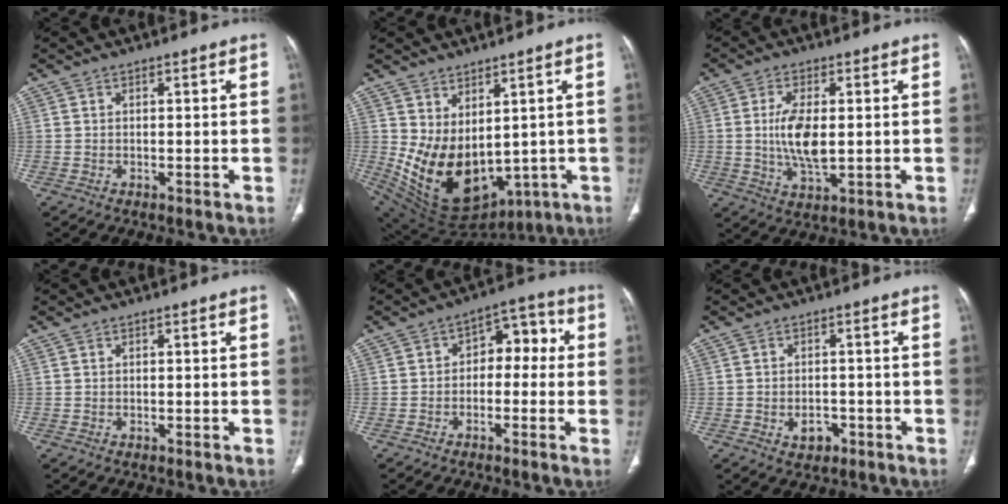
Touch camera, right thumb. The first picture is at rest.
{"total": 15.8, "force": [0.5, 10.0, 12.1], "torque": [-0.194, -0.028, 0.056]}
{"total": 8.6, "force": [0.3, 3.8, 7.8], "torque": [-0.156, -0.012, 0.010]}
{"total": 0.0}
{"total": 7.6, "force": [-0.4, 5.1, 5.6], "torque": [-0.040, 0.042, -0.018]}
{"total": 3.3, "force": [-1.4, 2.4, 1.9], "torque": [-0.018, 0.008, -0.013]}